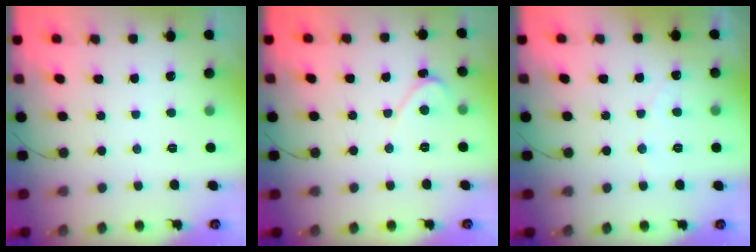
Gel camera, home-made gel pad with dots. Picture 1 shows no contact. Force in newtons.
{"total": 2.1, "press": 2.1, "slide": 0.2}
{"total": 2.5, "press": 2.5, "slide": 0.1}